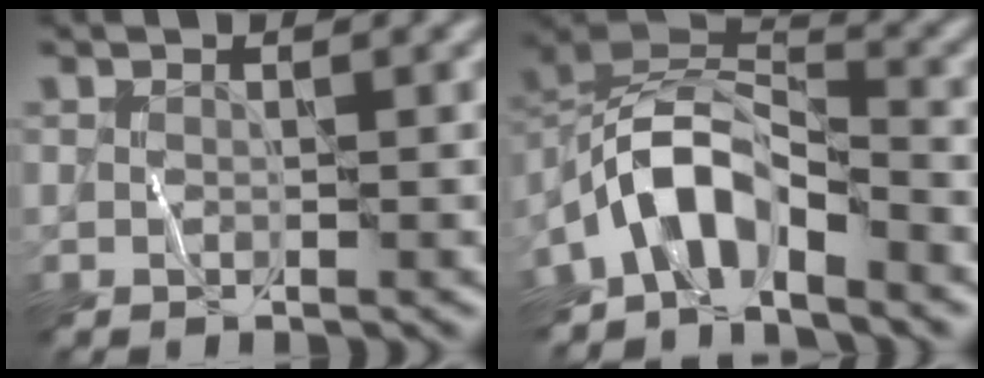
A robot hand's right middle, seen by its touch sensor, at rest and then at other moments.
{"total": 6.4, "force": [-3.9, 2.8, 4.2], "torque": [-0.059, 0.010, -0.084]}